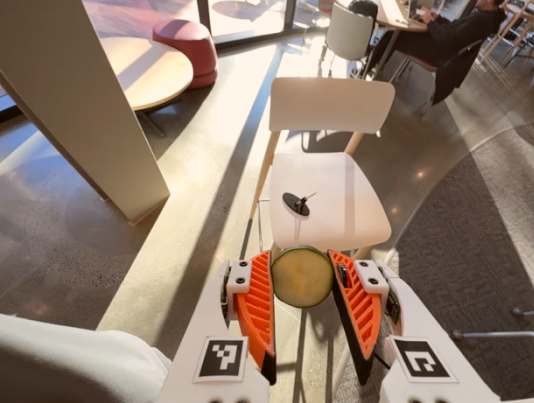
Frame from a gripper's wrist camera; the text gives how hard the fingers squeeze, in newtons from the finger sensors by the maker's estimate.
{"total": 9.3, "left": 9.2, "right": 9.4}